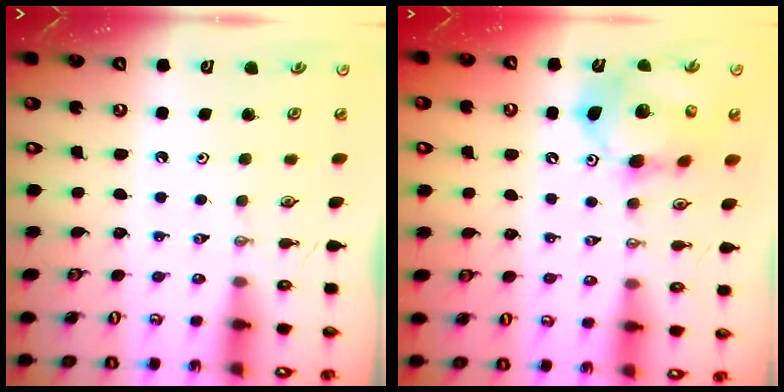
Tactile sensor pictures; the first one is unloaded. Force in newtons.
{"total": 14.7, "press": 14.4, "slide": 2.6}